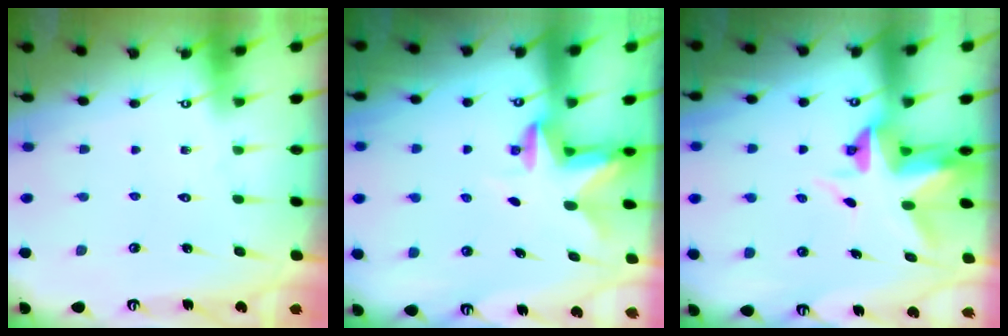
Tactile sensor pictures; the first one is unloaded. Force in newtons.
{"total": 2.8, "press": 2.8, "slide": 0.6}
{"total": 4.0, "press": 4.0, "slide": 0.2}